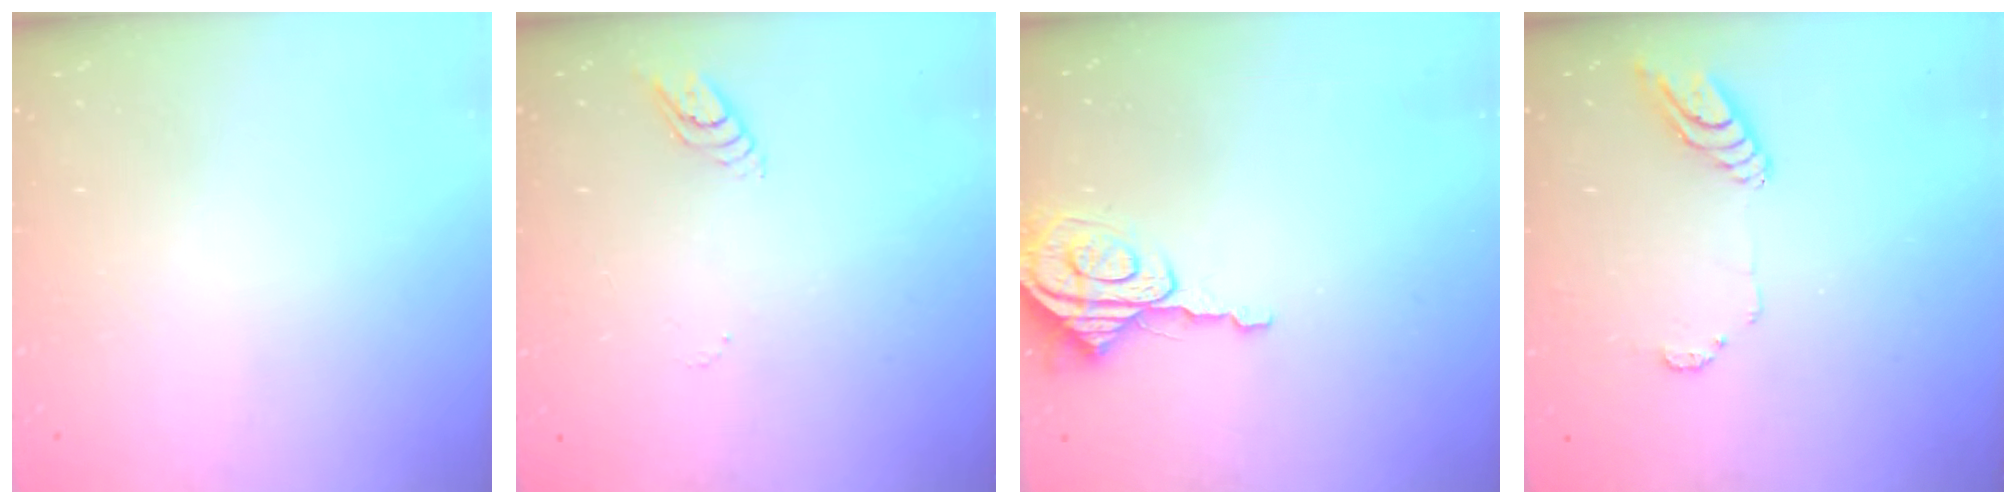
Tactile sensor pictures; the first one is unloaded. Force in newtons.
{"total": 3.6, "press": 3.6, "slide": 0.6}
{"total": 7.8, "press": 7.7, "slide": 0.7}
{"total": 9.8, "press": 9.7, "slide": 0.9}